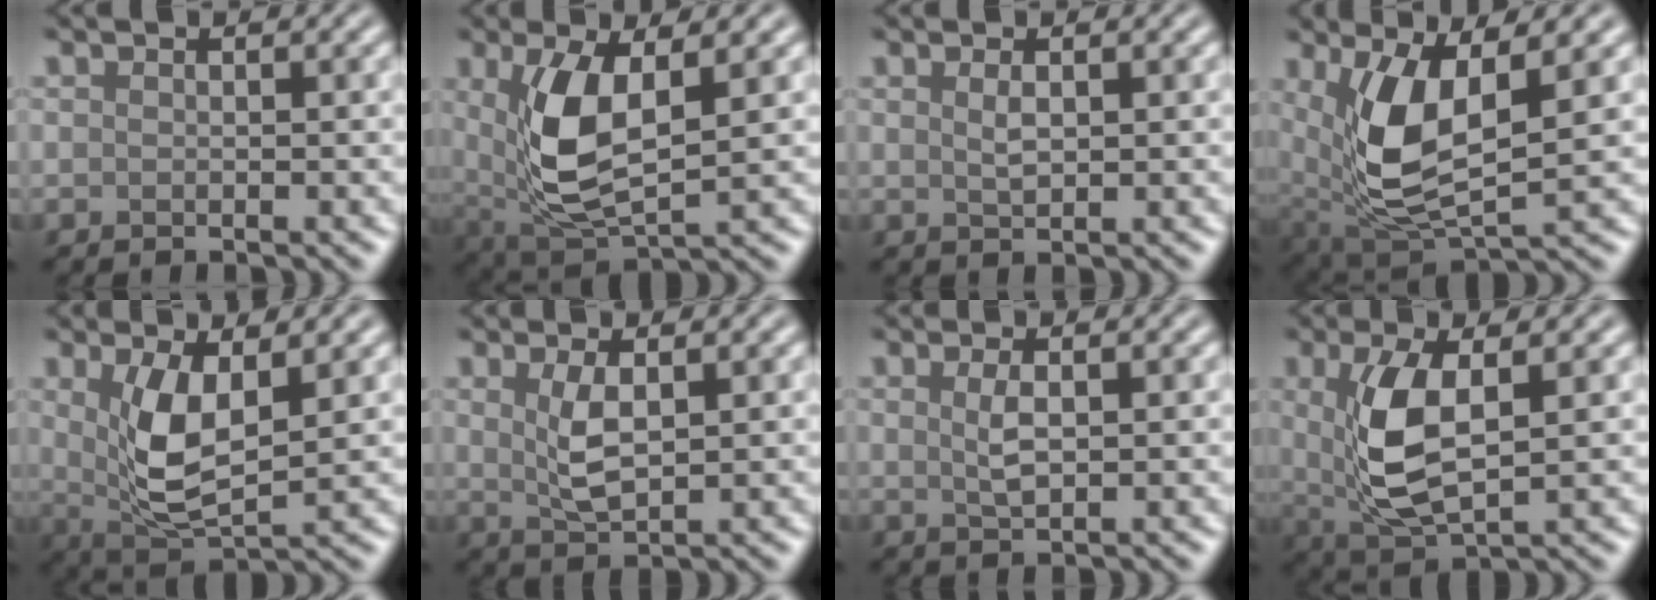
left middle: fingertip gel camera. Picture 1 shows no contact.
{"total": 6.4, "force": [0.9, 2.7, 5.7], "torque": [-0.128, -0.015, 0.032]}
{"total": 0.8, "force": [0.3, 0.2, 0.7], "torque": [-0.015, 0.000, 0.015]}
{"total": 7.5, "force": [1.2, 3.2, 6.6], "torque": [-0.155, -0.015, 0.035]}
{"total": 5.0, "force": [0.8, 1.8, 4.5], "torque": [-0.099, -0.013, 0.029]}
{"total": 2.5, "force": [0.5, 0.7, 2.4], "torque": [-0.056, -0.004, 0.022]}
{"total": 1.5, "force": [0.2, 0.4, 1.4], "torque": [-0.031, -0.001, 0.014]}
{"total": 5.9, "force": [0.5, 2.3, 5.4], "torque": [-0.123, -0.012, 0.025]}